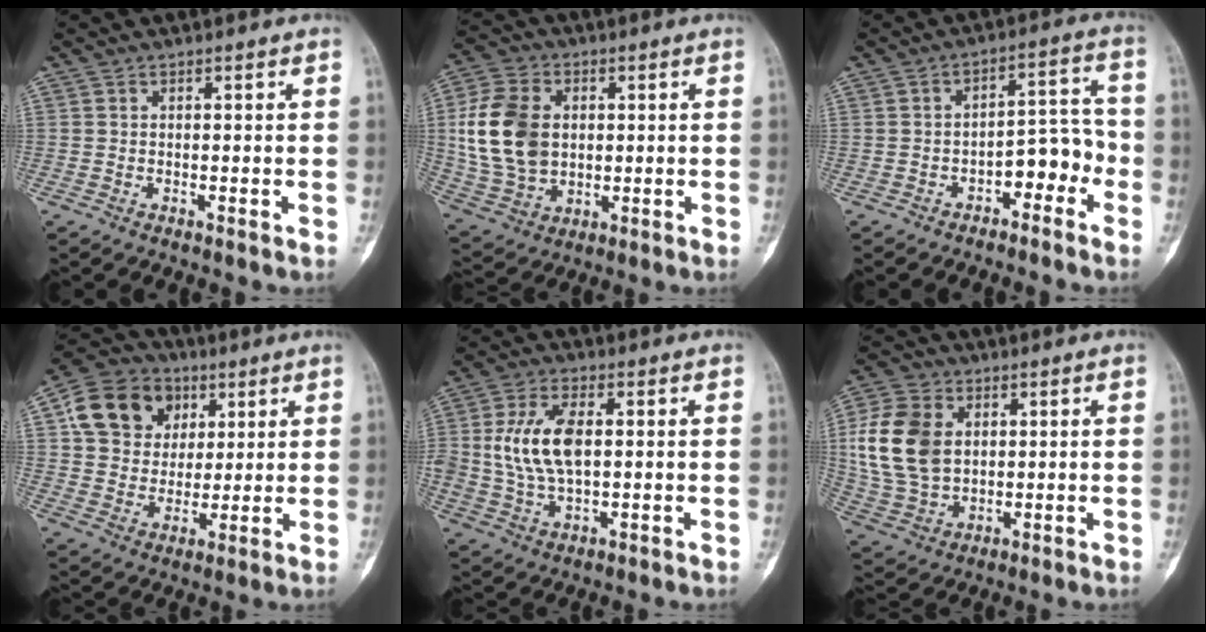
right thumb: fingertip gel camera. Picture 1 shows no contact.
{"total": 16.0, "force": [1.6, 11.7, 10.8], "torque": [-0.190, 0.002, 0.036]}
{"total": 7.6, "force": [-3.6, 4.3, 5.1], "torque": [-0.046, 0.054, -0.055]}
{"total": 15.0, "force": [5.3, 12.5, 6.3], "torque": [-0.084, 0.003, 0.091]}
{"total": 11.9, "force": [1.2, 6.6, 9.9], "torque": [-0.193, 0.003, 0.025]}
{"total": 15.9, "force": [2.5, 11.6, 10.5], "torque": [-0.190, 0.000, 0.051]}